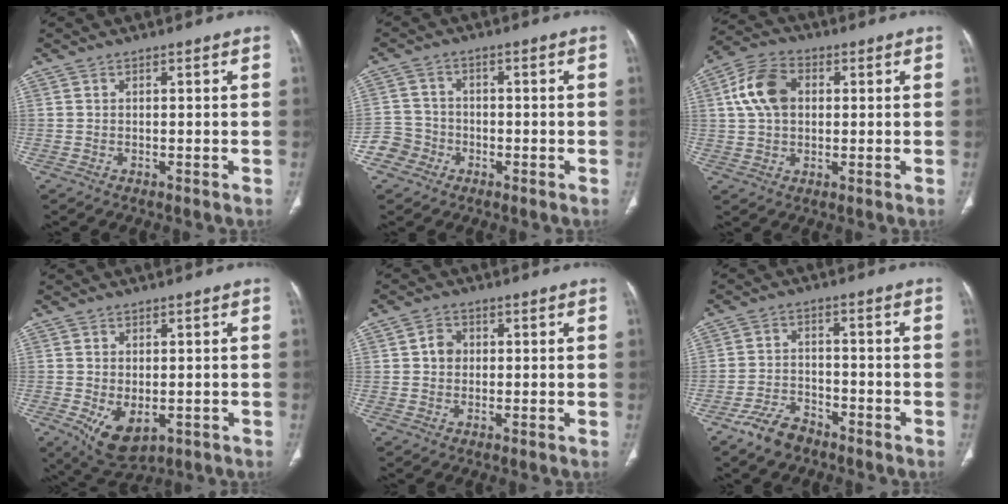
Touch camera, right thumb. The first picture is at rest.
{"total": 5.3, "force": [-2.5, 4.6, 0.3], "torque": [0.020, 0.019, -0.053]}
{"total": 9.9, "force": [1.9, 6.8, 6.8], "torque": [-0.127, 0.016, 0.031]}
{"total": 7.8, "force": [-2.0, 4.6, 5.9], "torque": [-0.096, -0.010, -0.015]}
{"total": 3.4, "force": [0.5, 2.9, 1.7], "torque": [-0.016, 0.006, 0.006]}
{"total": 6.2, "force": [-4.6, 3.2, 2.6], "torque": [-0.049, 0.024, -0.084]}